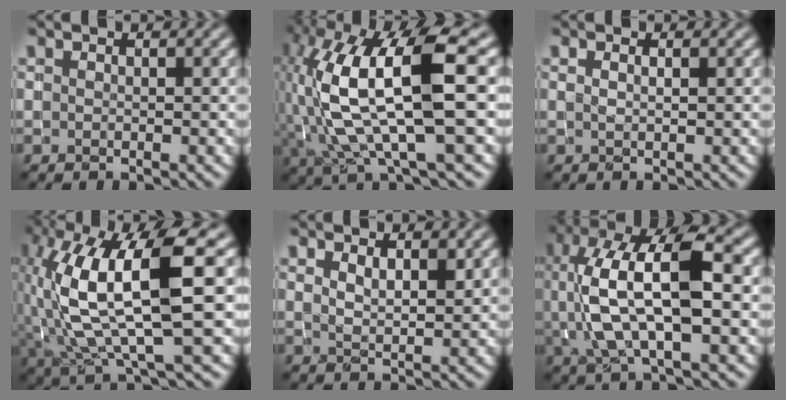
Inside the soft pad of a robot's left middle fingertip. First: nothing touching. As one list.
[{"total": 12.4, "force": [0.2, 3.3, 12.0], "torque": [-0.237, 0.008, 0.004]}, {"total": 1.3, "force": [0.5, 0.6, 1.0], "torque": [-0.001, -0.004, -0.003]}, {"total": 11.1, "force": [1.1, 3.0, 10.6], "torque": [-0.207, -0.002, 0.027]}, {"total": 1.9, "force": [1.1, 0.6, 1.4], "torque": [-0.022, -0.005, 0.022]}, {"total": 9.9, "force": [0.4, 3.7, 9.2], "torque": [-0.180, 0.015, 0.006]}]